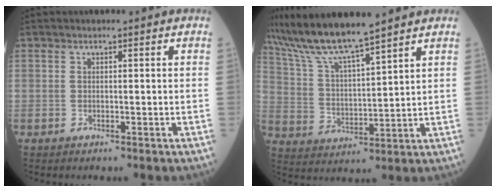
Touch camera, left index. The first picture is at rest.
{"total": 10.8, "force": [9.5, -0.7, 4.9], "torque": [-0.107, 0.011, 0.187]}